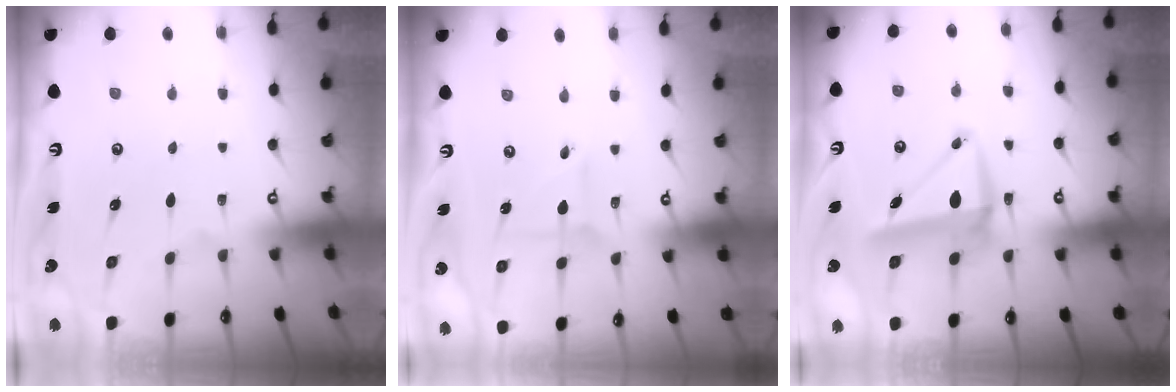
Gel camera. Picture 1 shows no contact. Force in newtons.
{"total": 2.7, "press": 2.7, "slide": 0.2}
{"total": 7.9, "press": 7.7, "slide": 1.6}